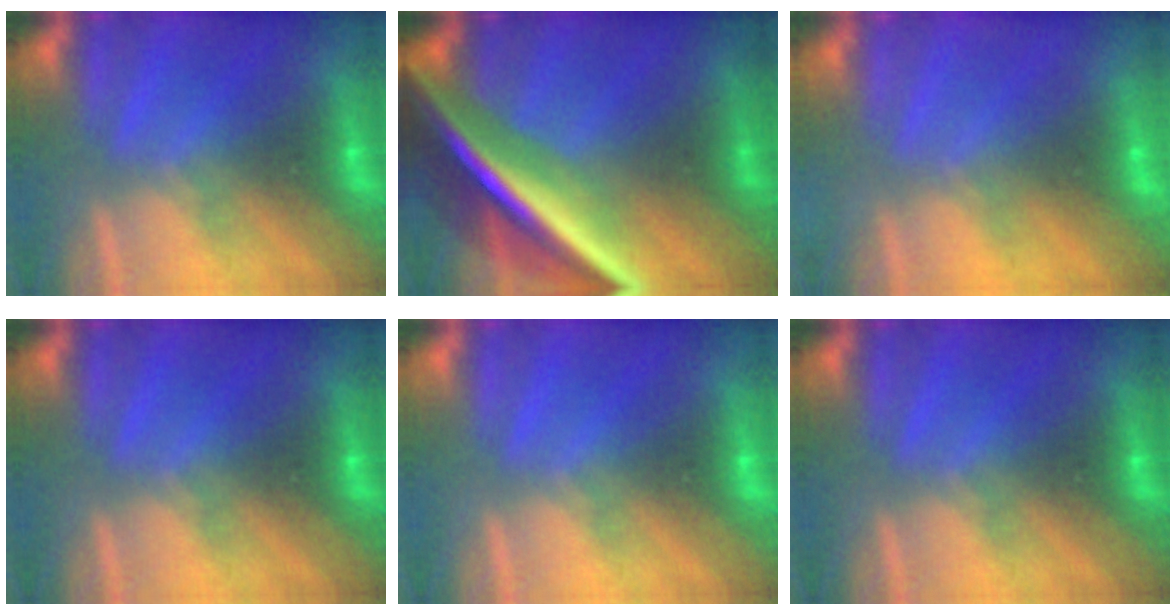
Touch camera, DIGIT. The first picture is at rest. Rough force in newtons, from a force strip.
{"total": 7.5}
{"total": 2.4}
{"total": 0.0}
{"total": 0.0}
{"total": 0.0}